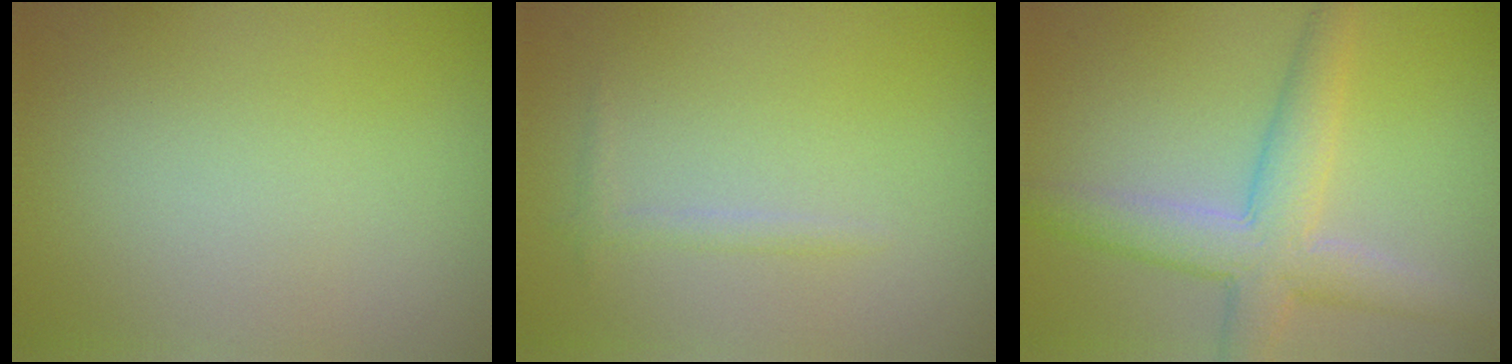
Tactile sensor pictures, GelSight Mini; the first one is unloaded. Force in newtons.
{"total": 0.9, "press": 0.9, "slide": 0.1}
{"total": 5.4, "press": 5.4, "slide": 0.3}